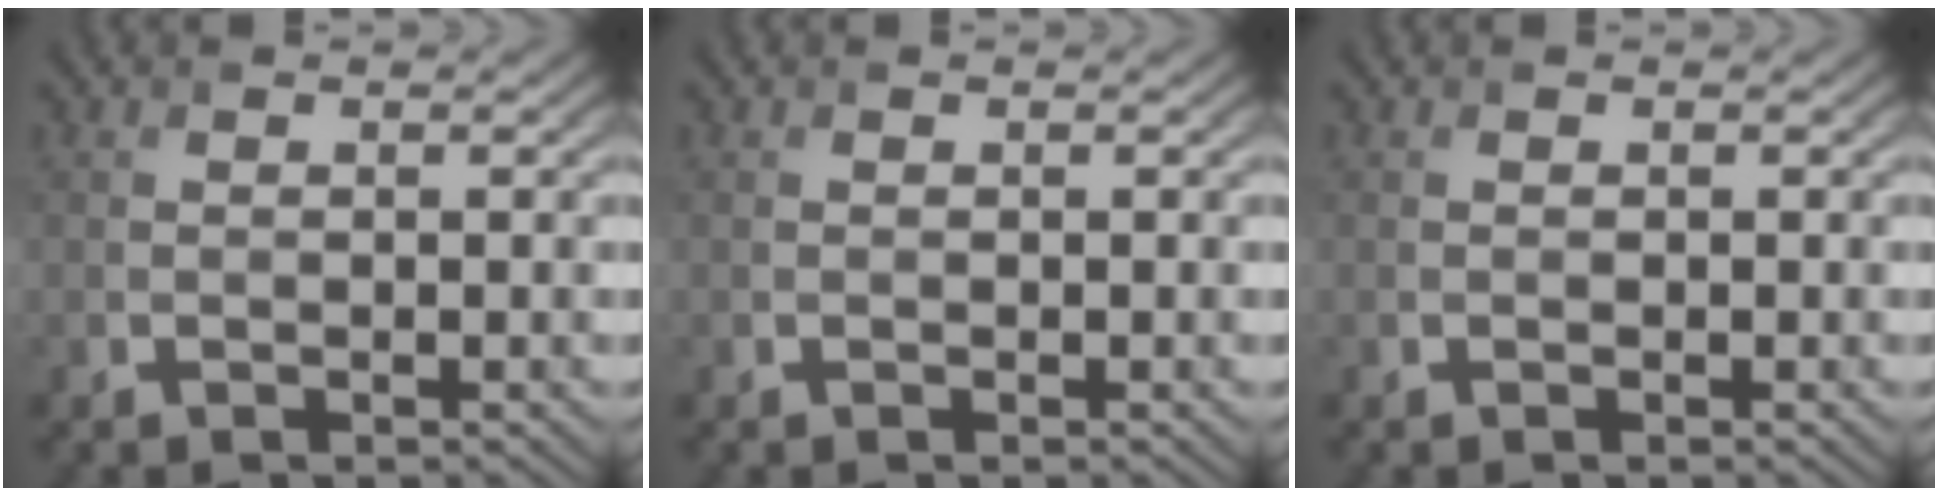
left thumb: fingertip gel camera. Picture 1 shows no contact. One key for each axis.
{"total": 0.0}
{"total": 0.0}